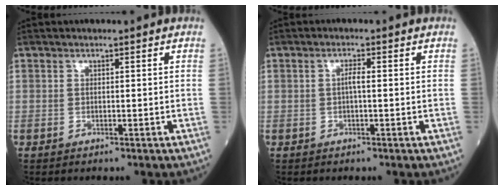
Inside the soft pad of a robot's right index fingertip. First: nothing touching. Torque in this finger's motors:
{"motor_torque": [0.24, 0.03, 0.15, 0.04]}